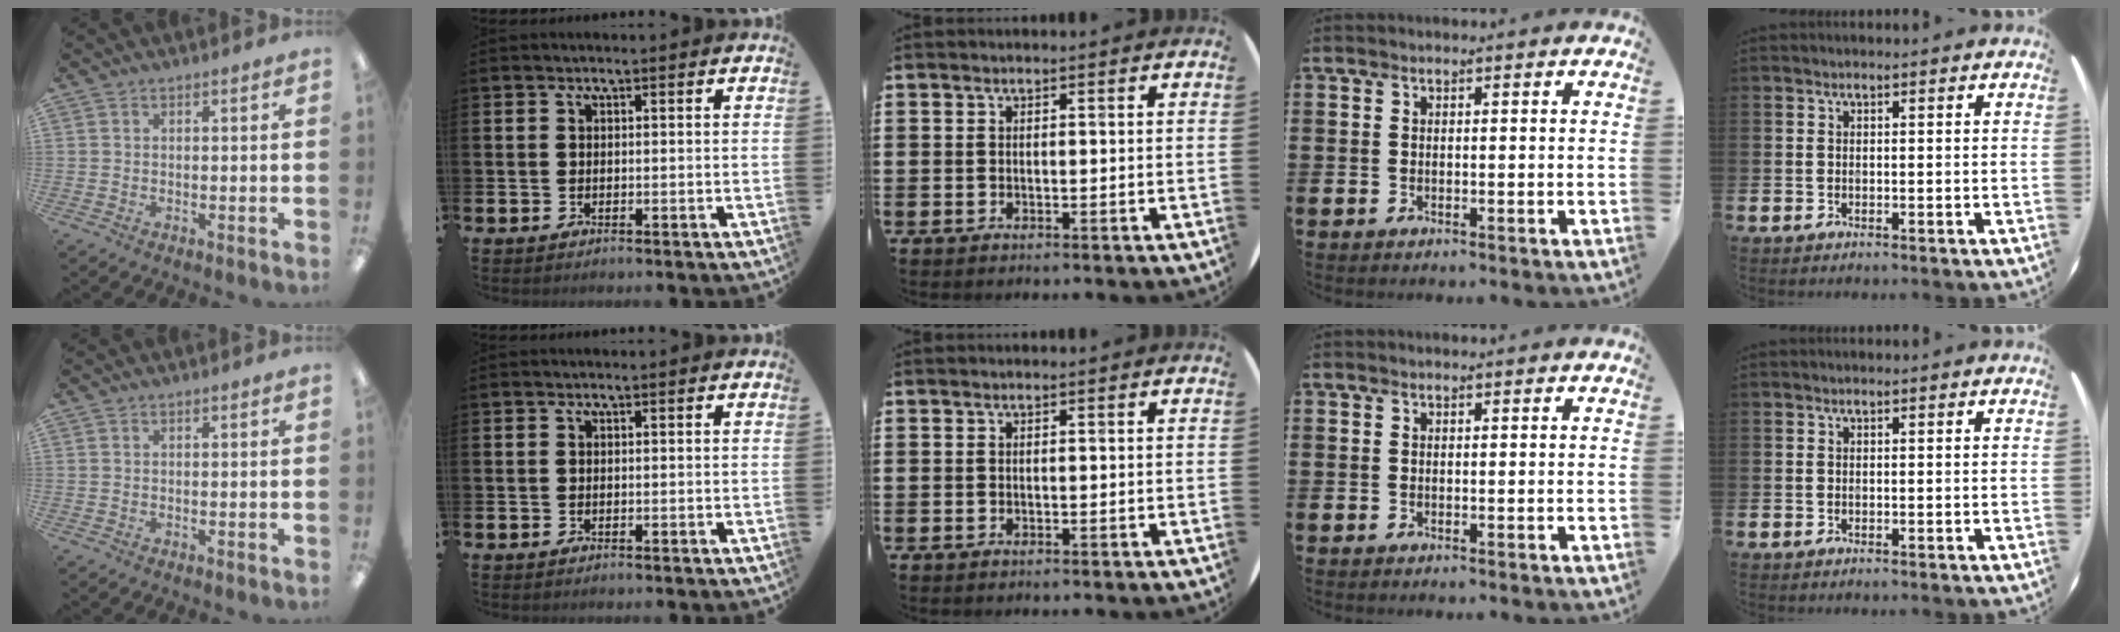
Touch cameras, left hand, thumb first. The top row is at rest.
{}